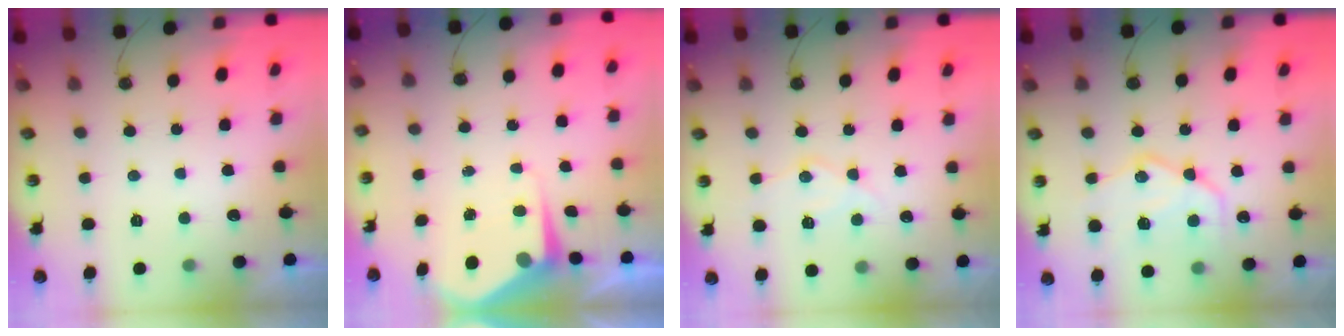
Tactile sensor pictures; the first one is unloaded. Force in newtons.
{"total": 5.5, "press": 5.5, "slide": 0.4}
{"total": 11.8, "press": 11.7, "slide": 1.2}
{"total": 18.6, "press": 18.5, "slide": 1.7}